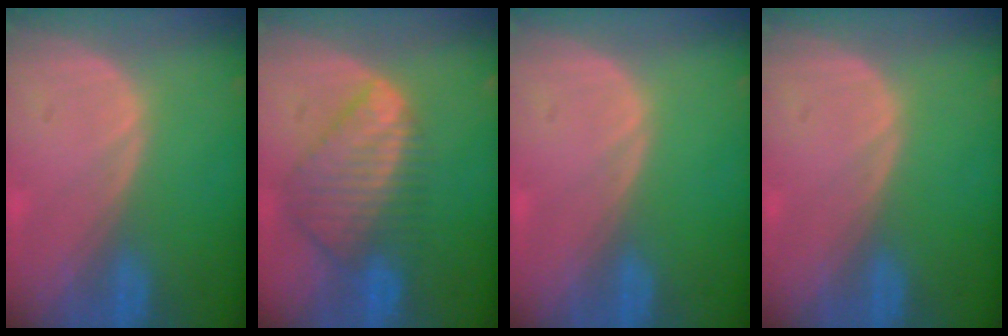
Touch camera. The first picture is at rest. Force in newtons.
{"total": 9.0, "press": 7.7, "slide": 4.7}
{"total": 0.0}
{"total": 0.0}